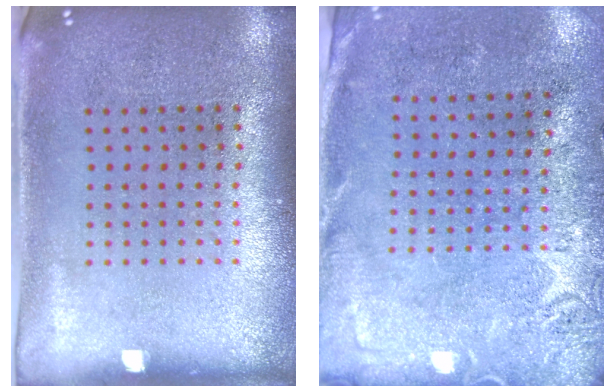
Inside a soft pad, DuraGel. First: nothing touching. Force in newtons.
{"total": 2.6, "press": 2.2, "slide": 1.4}